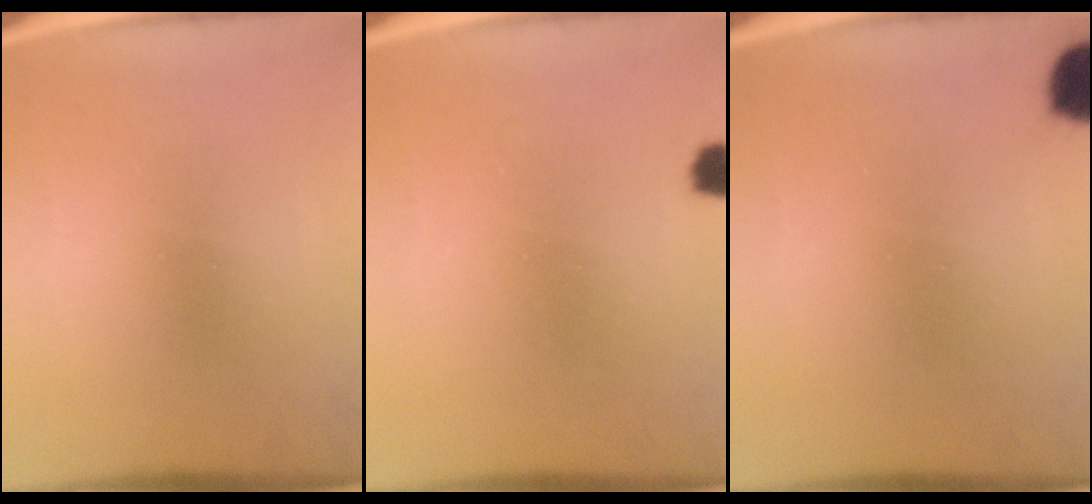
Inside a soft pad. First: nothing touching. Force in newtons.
{"total": 2.2}
{"total": 5.8}